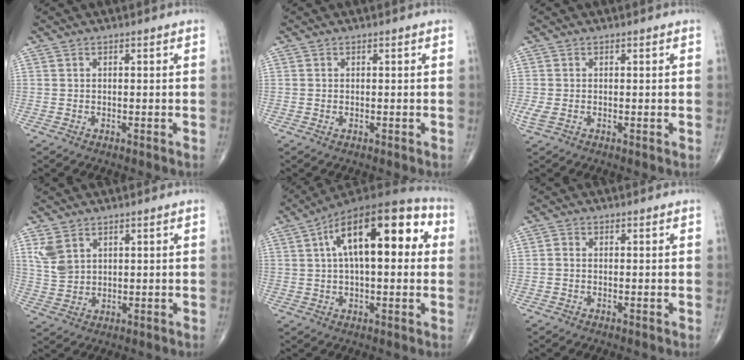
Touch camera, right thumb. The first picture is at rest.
{"total": 0.0}
{"total": 1.8, "force": [-0.3, 1.1, 1.4], "torque": [-0.045, 0.002, -0.004]}
{"total": 5.2, "force": [2.6, 3.5, 2.9], "torque": [-0.054, -0.007, 0.063]}
{"total": 20.9, "force": [5.2, 9.2, 18.0], "torque": [-0.265, 0.034, 0.072]}
{"total": 0.9, "force": [-0.2, 0.7, 0.5], "torque": [-0.005, 0.001, -0.007]}